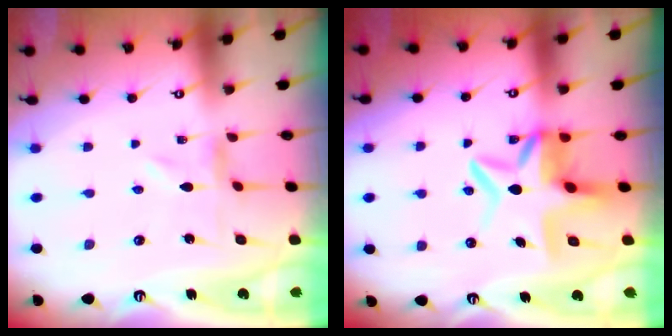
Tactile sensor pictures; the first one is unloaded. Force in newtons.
{"total": 10.0, "press": 9.6, "slide": 2.8}